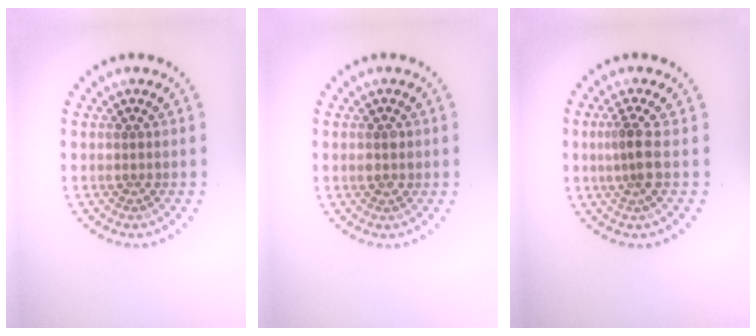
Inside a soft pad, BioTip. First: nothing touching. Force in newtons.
{"total": 1.0, "press": 1.0, "slide": 0.1}
{"total": 2.4, "press": 1.8, "slide": 1.6}